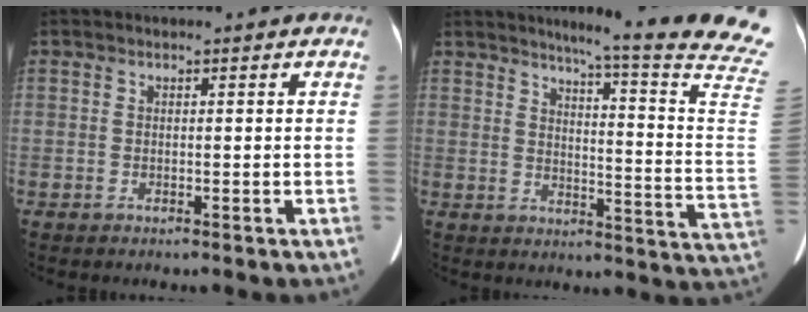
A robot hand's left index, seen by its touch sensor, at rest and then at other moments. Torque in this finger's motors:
{"motor_torque": [0.31, -1.35, 0.10, 0.10]}